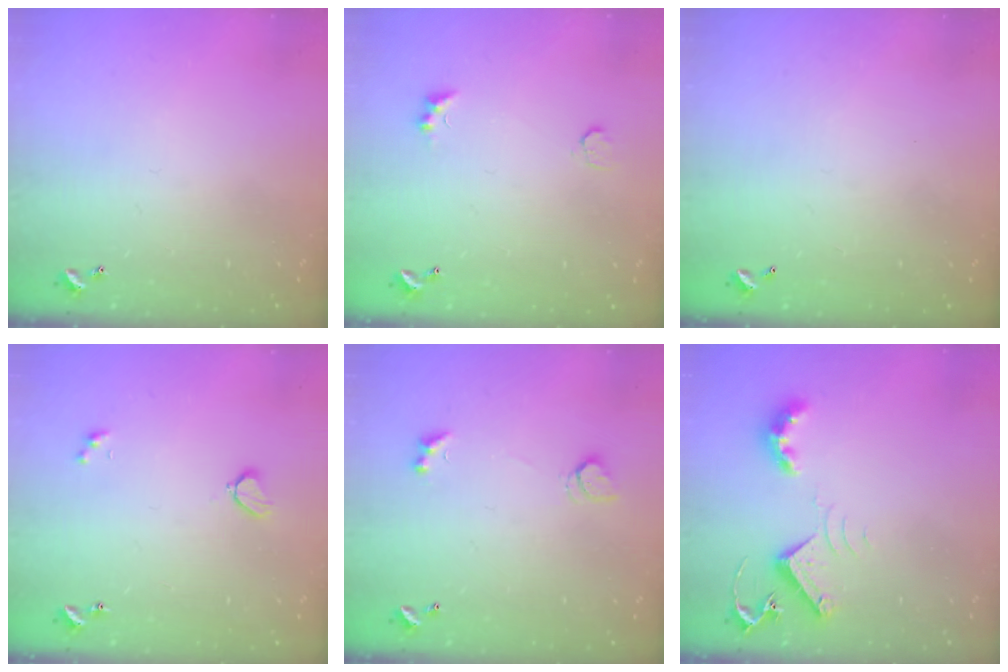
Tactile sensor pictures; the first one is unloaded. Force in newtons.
{"total": 1.9, "press": 1.8, "slide": 0.5}
{"total": 2.9, "press": 2.9, "slide": 0.1}
{"total": 2.3, "press": 2.2, "slide": 0.7}
{"total": 2.7, "press": 2.4, "slide": 1.3}
{"total": 8.8, "press": 8.7, "slide": 0.6}